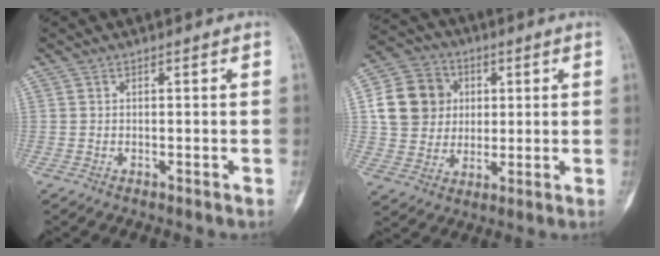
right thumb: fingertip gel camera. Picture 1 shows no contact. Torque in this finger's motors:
{"motor_torque": [1.27, 1.24, 0.37, -0.33, 0.05]}